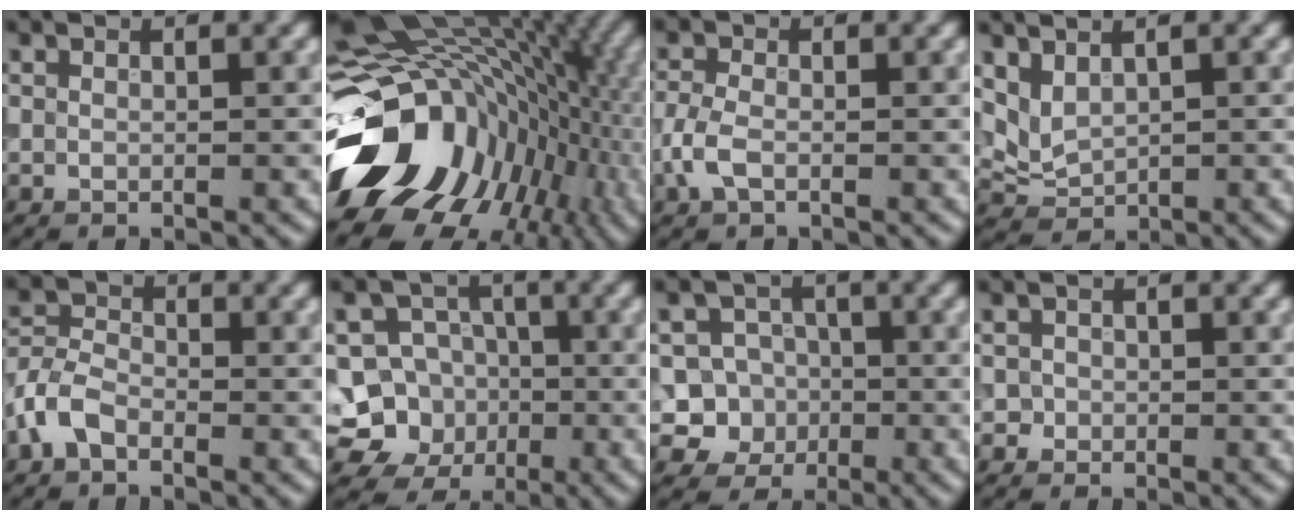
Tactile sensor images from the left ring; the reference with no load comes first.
{"total": 18.3, "force": [-4.7, 13.4, 11.5], "torque": [-0.206, -0.015, -0.080]}
{"total": 2.5, "force": [-0.9, 1.4, 1.8], "torque": [-0.044, 0.001, -0.026]}
{"total": 2.2, "force": [1.2, 1.3, 1.3], "torque": [-0.031, -0.003, 0.034]}
{"total": 3.3, "force": [-1.8, 2.0, 1.9], "torque": [-0.041, 0.008, -0.049]}
{"total": 8.4, "force": [-2.6, 7.9, 1.5], "torque": [-0.018, 0.011, -0.062]}
{"total": 6.7, "force": [-1.7, 6.3, 1.6], "torque": [-0.010, 0.013, -0.053]}
{"total": 0.8, "force": [-0.1, 0.8, 0.0], "torque": [0.011, -0.002, -0.004]}